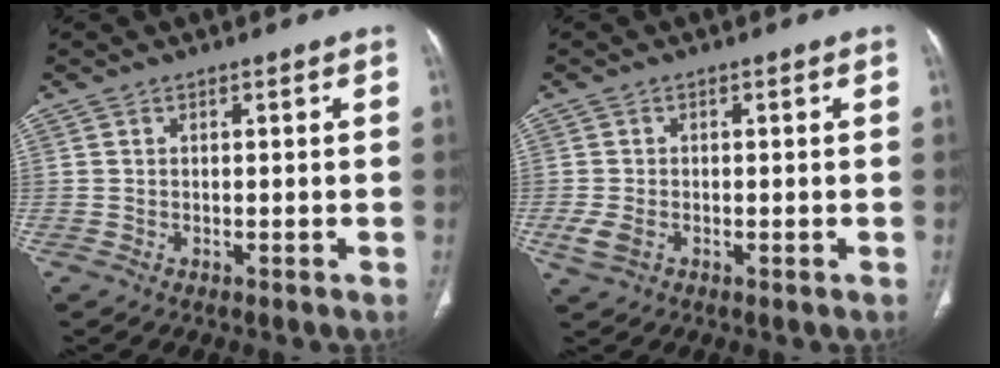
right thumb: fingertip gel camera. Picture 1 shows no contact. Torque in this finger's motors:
{"motor_torque": [2.41, 2.60, -0.24, 0.25, 0.09]}